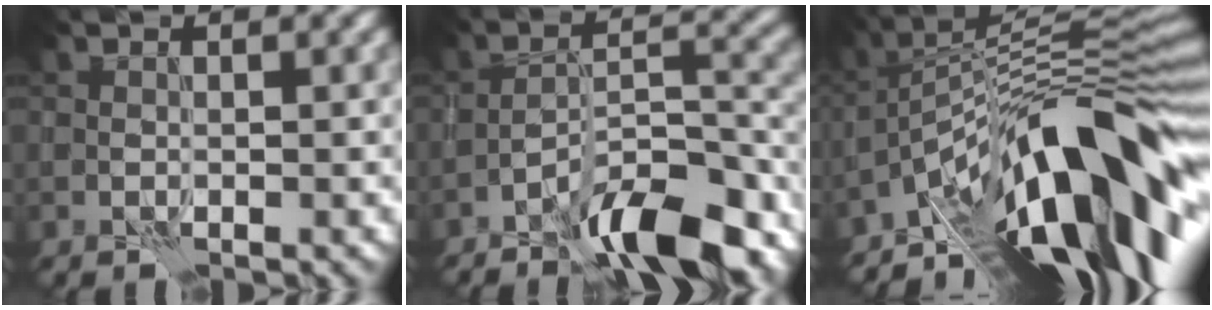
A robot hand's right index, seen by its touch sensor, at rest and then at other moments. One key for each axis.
{"total": 10.3, "fx": -6.9, "fy": 2.9, "fz": 7.0, "tx": -0.109, "ty": 0.008, "tz": -0.124}
{"total": 15.2, "fx": -7.0, "fy": 4.4, "fz": 12.8, "tx": -0.179, "ty": 0.034, "tz": -0.126}